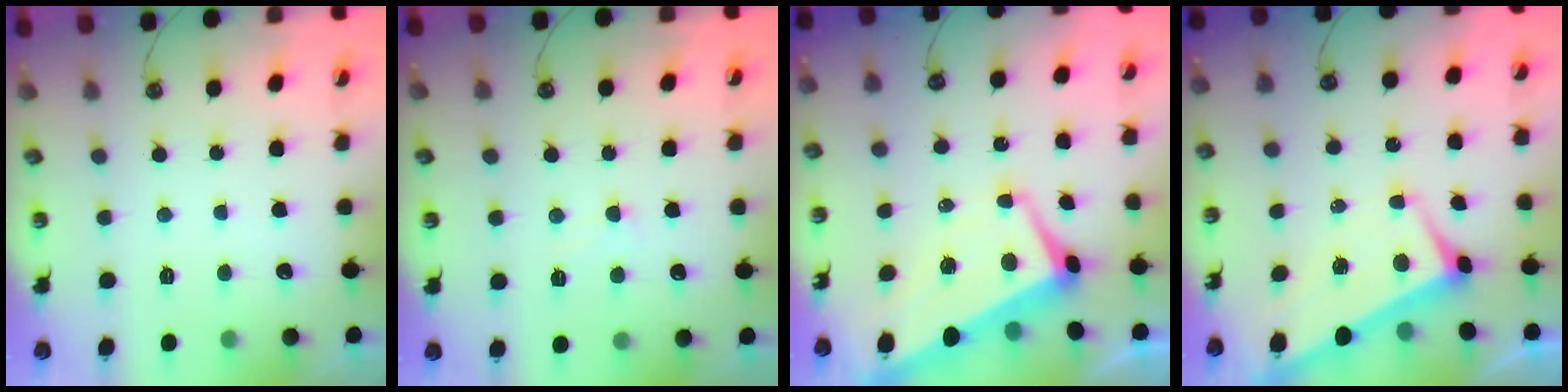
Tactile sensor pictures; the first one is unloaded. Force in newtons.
{"total": 3.4, "press": 3.4, "slide": 0.5}
{"total": 1.8, "press": 1.2, "slide": 1.3}
{"total": 2.9, "press": 2.7, "slide": 0.9}